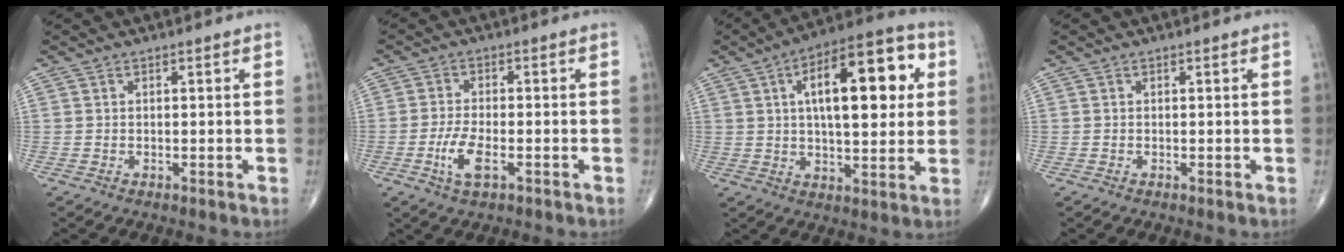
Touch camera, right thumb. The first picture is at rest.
{"total": 5.4, "force": [-2.2, 2.1, 4.5], "torque": [-0.098, 0.006, -0.039]}
{"total": 19.6, "force": [4.8, 8.2, 17.1], "torque": [-0.226, 0.011, 0.064]}
{"total": 0.0}